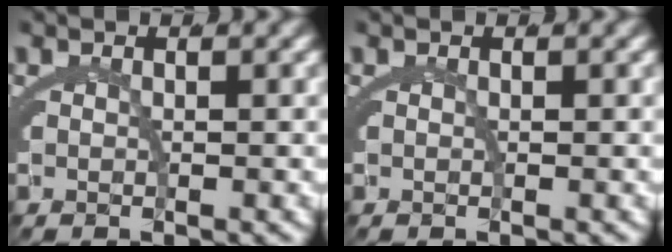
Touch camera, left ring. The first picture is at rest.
{"total": 0.0}